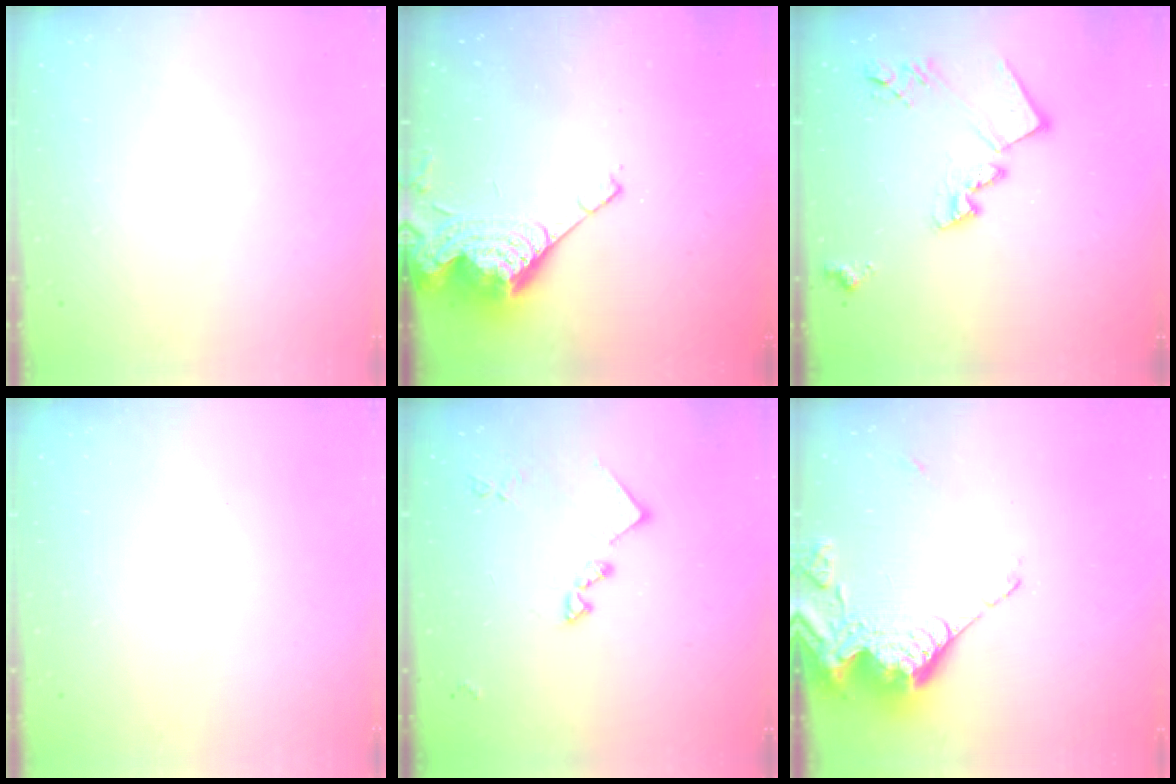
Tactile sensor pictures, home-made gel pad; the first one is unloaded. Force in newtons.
{"total": 8.3, "press": 8.3, "slide": 0.8}
{"total": 17.0, "press": 17.0, "slide": 1.0}
{"total": 0.0}
{"total": 11.0, "press": 11.0, "slide": 0.3}
{"total": 15.1, "press": 15.0, "slide": 1.9}